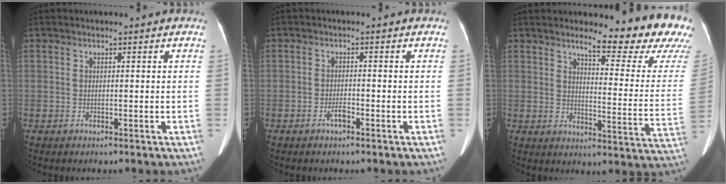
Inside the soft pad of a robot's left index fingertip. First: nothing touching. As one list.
[{"total": 1.6, "force": [-1.1, 0.4, 1.2], "torque": [-0.026, 0.000, -0.015]}, {"total": 16.0, "force": [14.1, 1.5, 7.4], "torque": [-0.088, -0.087, 0.153]}]